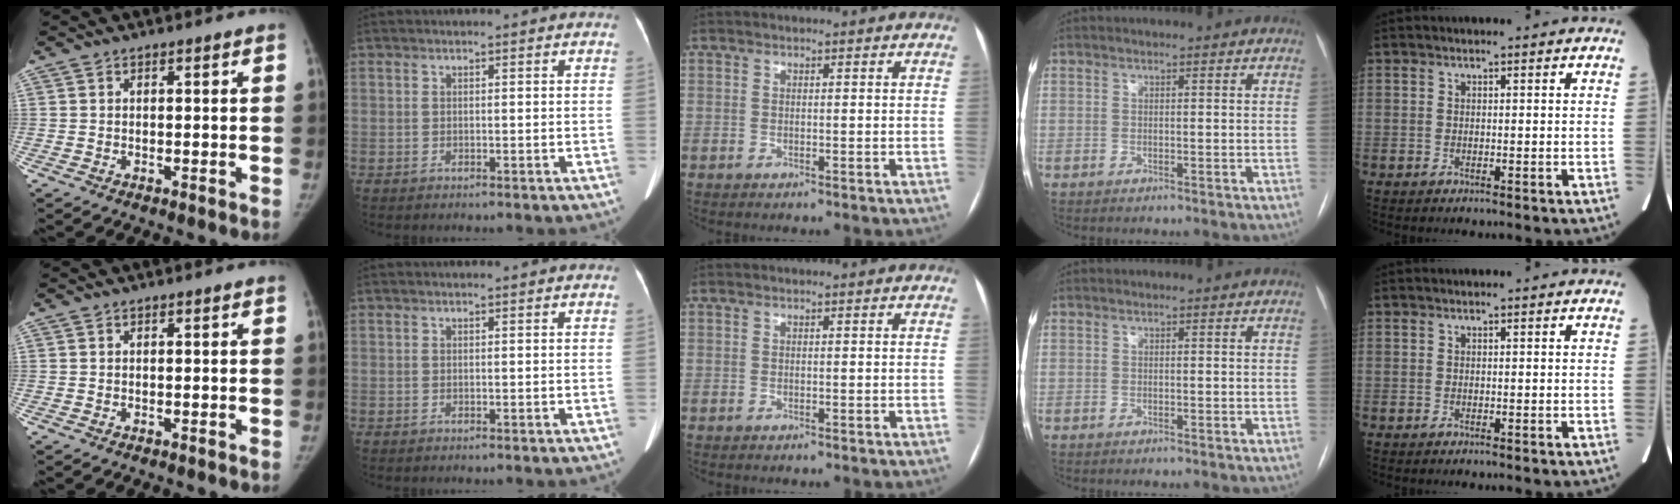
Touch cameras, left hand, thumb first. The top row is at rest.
{}